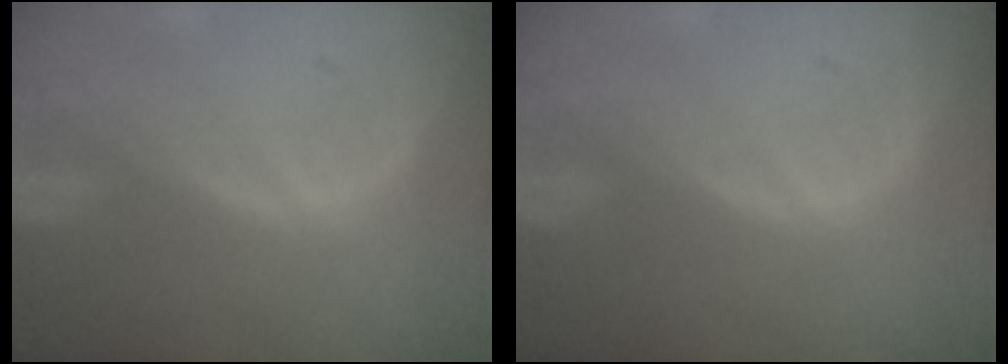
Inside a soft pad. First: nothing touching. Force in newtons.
{"total": 0.0}